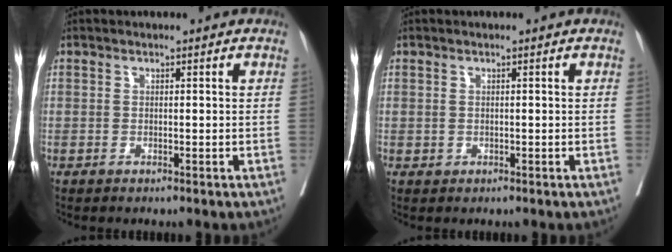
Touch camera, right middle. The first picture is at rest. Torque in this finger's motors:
{"motor_torque": [-0.32, -0.14, 0.00, 0.00]}